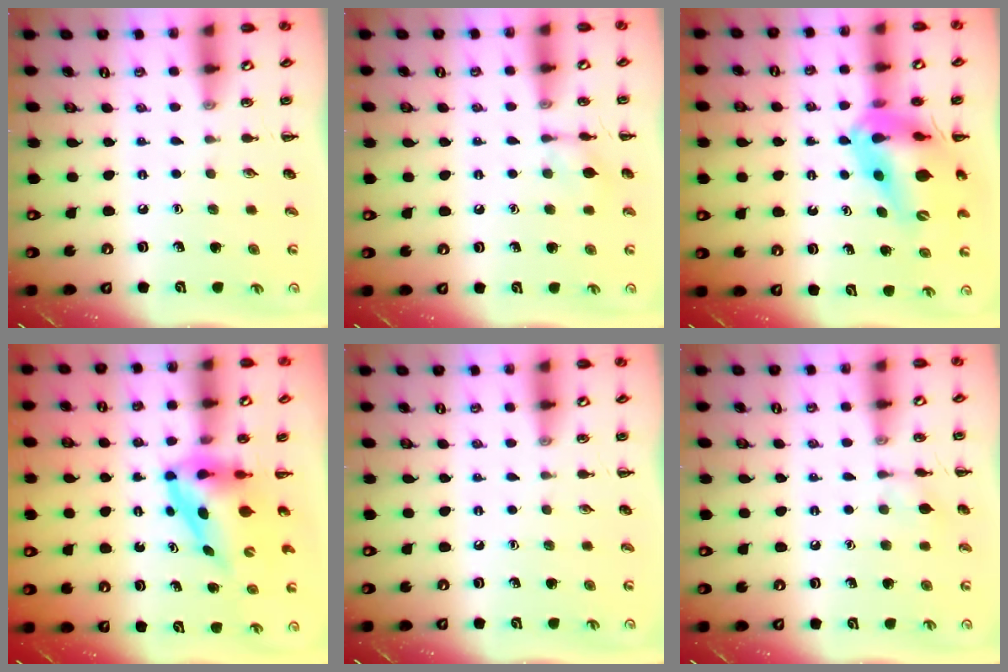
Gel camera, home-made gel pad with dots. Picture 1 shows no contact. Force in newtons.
{"total": 6.2, "press": 6.1, "slide": 1.1}
{"total": 16.9, "press": 16.1, "slide": 5.1}
{"total": 5.0, "press": 4.8, "slide": 1.3}
{"total": 0.0}
{"total": 5.5, "press": 5.3, "slide": 1.4}